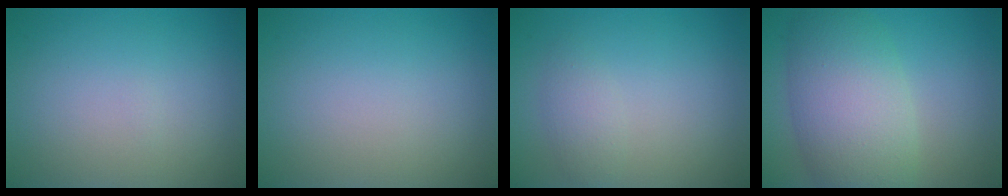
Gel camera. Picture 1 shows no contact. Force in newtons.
{"total": 0.0}
{"total": 1.6, "press": 1.6, "slide": 0.1}
{"total": 8.1, "press": 8.1, "slide": 0.4}